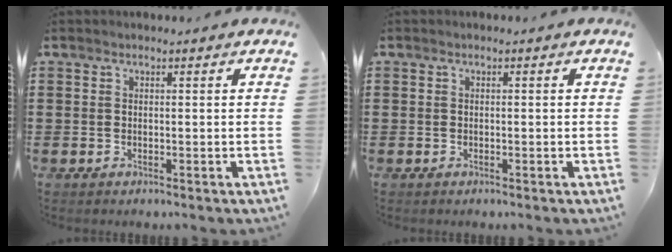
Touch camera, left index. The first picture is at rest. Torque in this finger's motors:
{"motor_torque": [0.12, -0.03, 0.00, 0.00]}